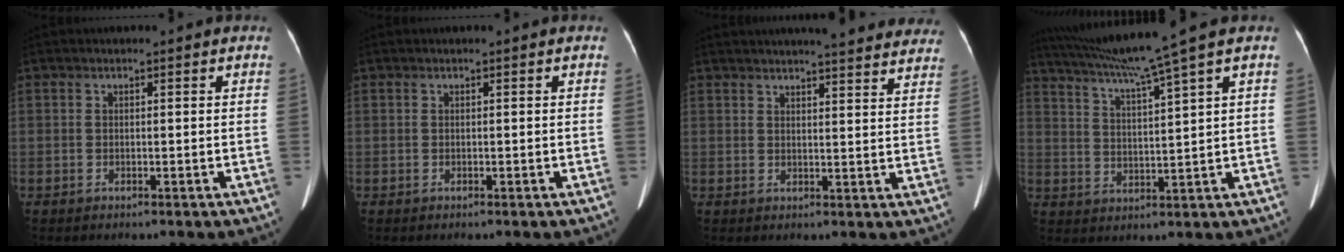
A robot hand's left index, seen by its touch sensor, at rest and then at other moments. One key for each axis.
{"total": 0.0}
{"total": 18.9, "fx": 17.1, "fy": 2.5, "fz": 7.5, "tx": -0.086, "ty": -0.011, "tz": 0.190}
{"total": 10.3, "fx": 8.1, "fy": -2.9, "fz": 5.6, "tx": -0.100, "ty": -0.002, "tz": 0.142}